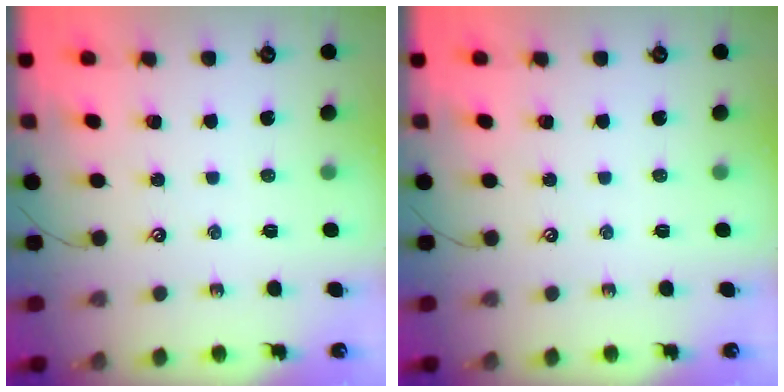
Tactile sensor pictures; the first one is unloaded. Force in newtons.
{"total": 0.0}